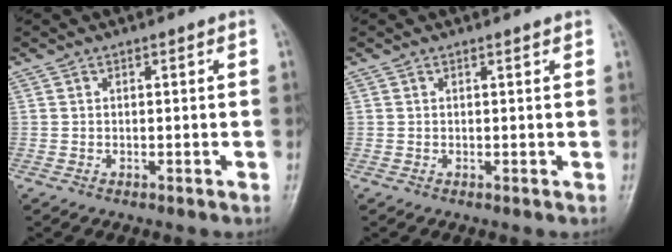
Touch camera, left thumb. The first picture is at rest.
{"total": 0.7, "force": [0.6, 0.2, 0.2], "torque": [-0.005, -0.002, 0.007]}